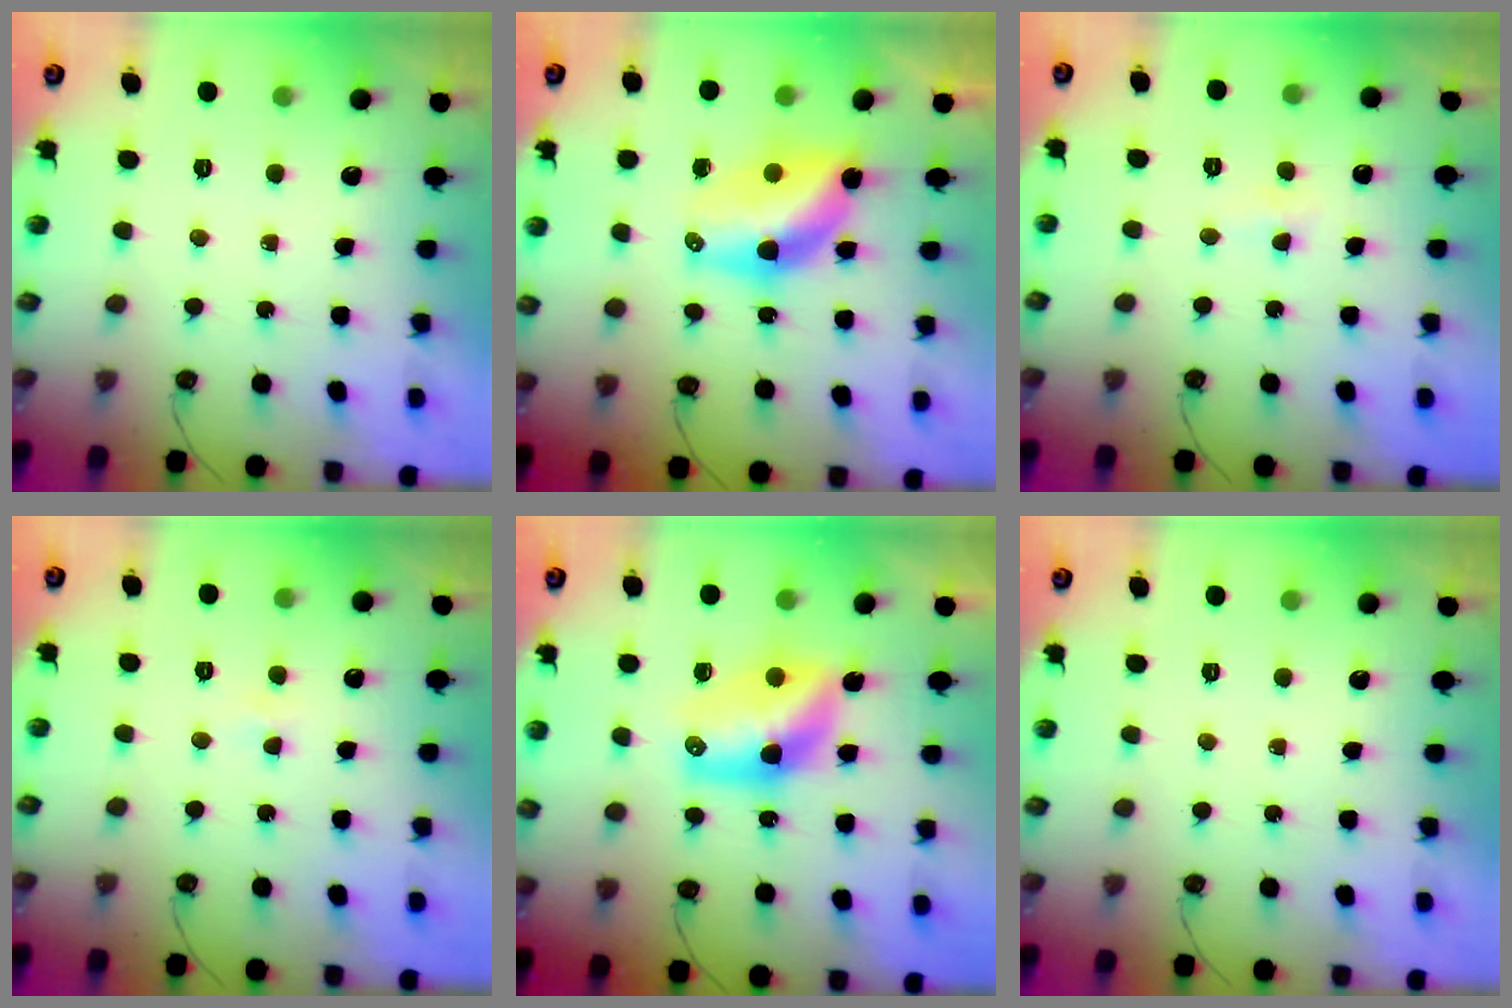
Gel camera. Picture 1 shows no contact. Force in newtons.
{"total": 9.3, "press": 9.2, "slide": 0.8}
{"total": 2.7, "press": 2.0, "slide": 1.8}
{"total": 4.3, "press": 2.5, "slide": 3.5}
{"total": 10.5, "press": 10.4, "slide": 0.7}
{"total": 0.0}